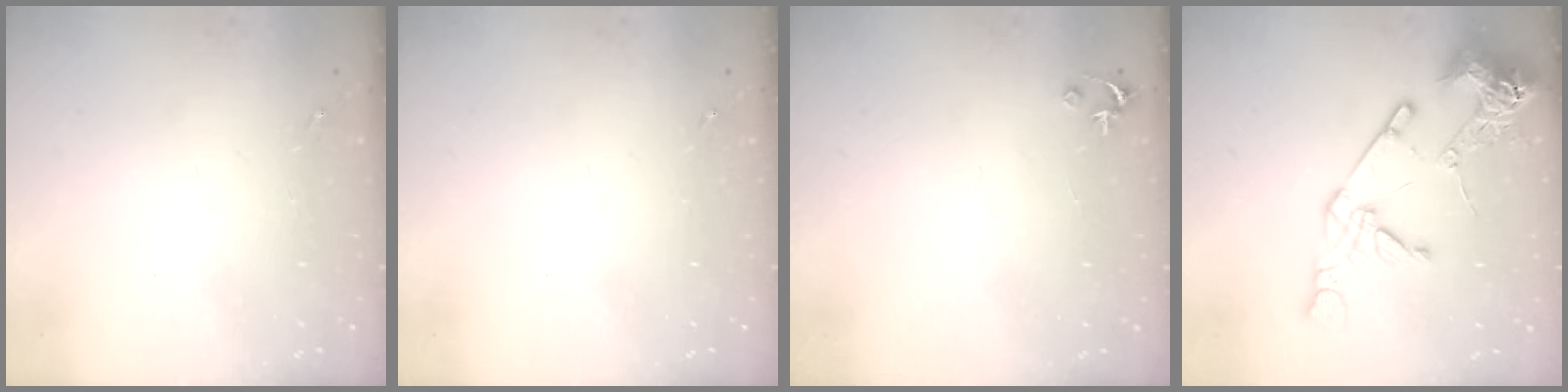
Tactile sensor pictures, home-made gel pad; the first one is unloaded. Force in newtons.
{"total": 0.0}
{"total": 2.5, "press": 2.5, "slide": 0.2}
{"total": 19.7, "press": 19.5, "slide": 2.6}